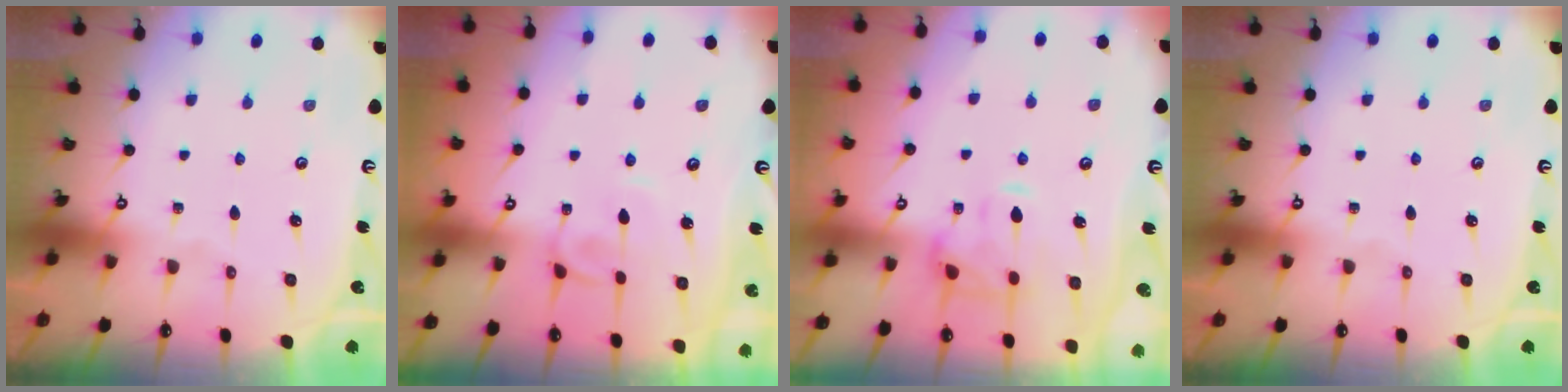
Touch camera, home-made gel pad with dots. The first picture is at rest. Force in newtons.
{"total": 3.5, "press": 3.5, "slide": 0.1}
{"total": 4.5, "press": 4.3, "slide": 1.4}
{"total": 0.0}